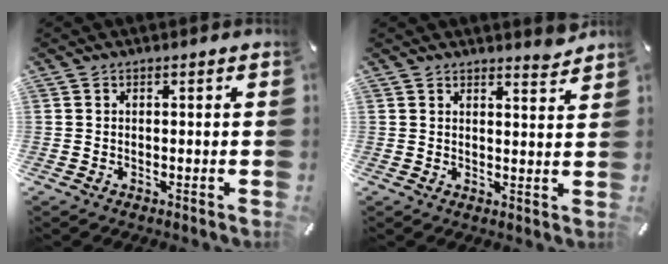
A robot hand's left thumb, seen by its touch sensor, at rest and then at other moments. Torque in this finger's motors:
{"motor_torque": [0.67, -0.42, -0.20, -0.33, 0.08]}